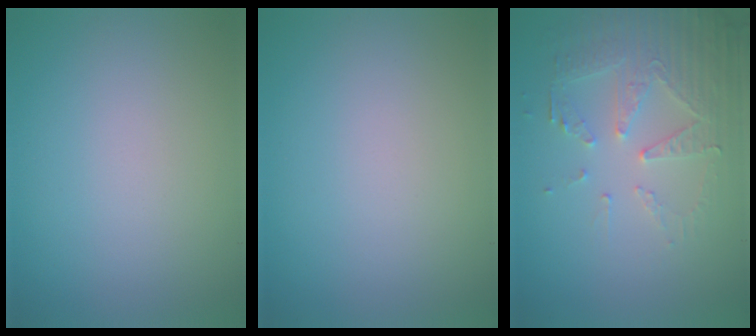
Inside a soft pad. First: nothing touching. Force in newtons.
{"total": 0.0}
{"total": 5.4, "press": 3.8, "slide": 3.8}